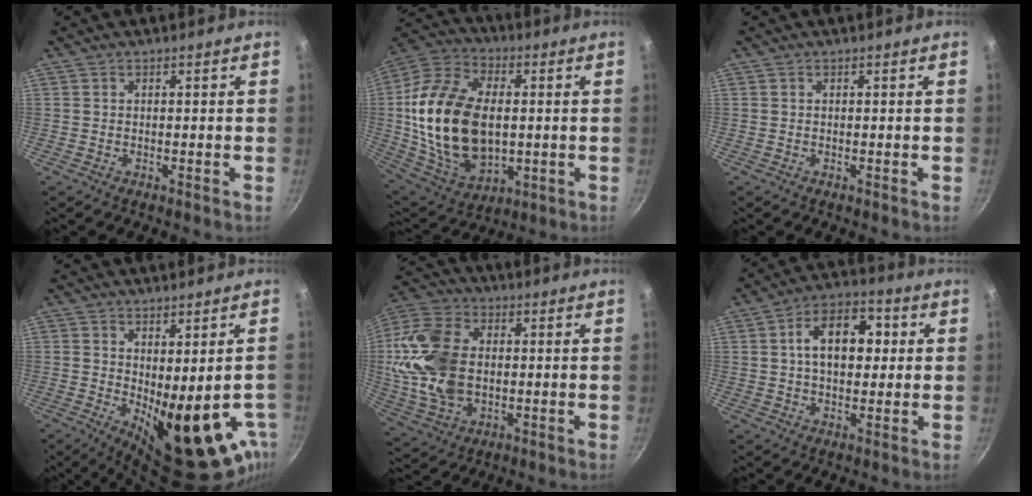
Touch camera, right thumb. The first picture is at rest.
{"total": 24.6, "force": [0.4, 15.5, 19.1], "torque": [-0.356, 0.006, 0.014]}
{"total": 0.0}
{"total": 16.8, "force": [-3.6, 6.9, 14.9], "torque": [-0.165, -0.030, -0.027]}
{"total": 18.1, "force": [0.5, 12.4, 13.1], "torque": [-0.247, 0.013, 0.010]}
{"total": 12.3, "force": [2.1, 7.9, 9.2], "torque": [-0.110, 0.018, 0.020]}